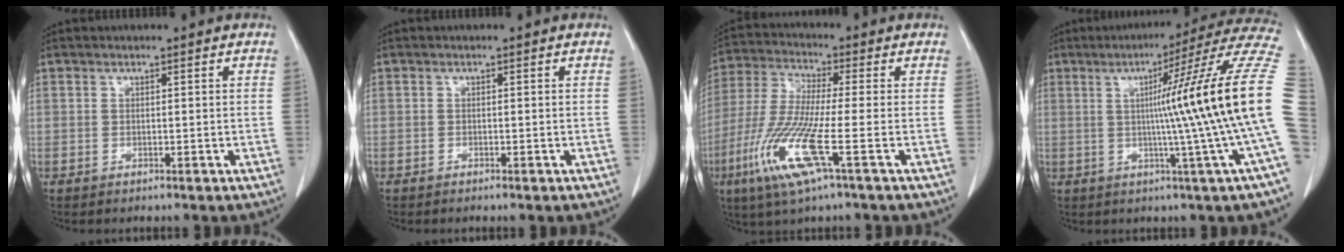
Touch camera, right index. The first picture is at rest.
{"total": 0.6, "force": [-0.5, 0.0, 0.2], "torque": [-0.006, -0.001, -0.008]}
{"total": 12.4, "force": [-4.9, 0.3, 11.4], "torque": [-0.249, -0.027, -0.102]}
{"total": 20.1, "force": [0.2, -3.1, 19.8], "torque": [-0.207, 0.016, -0.012]}